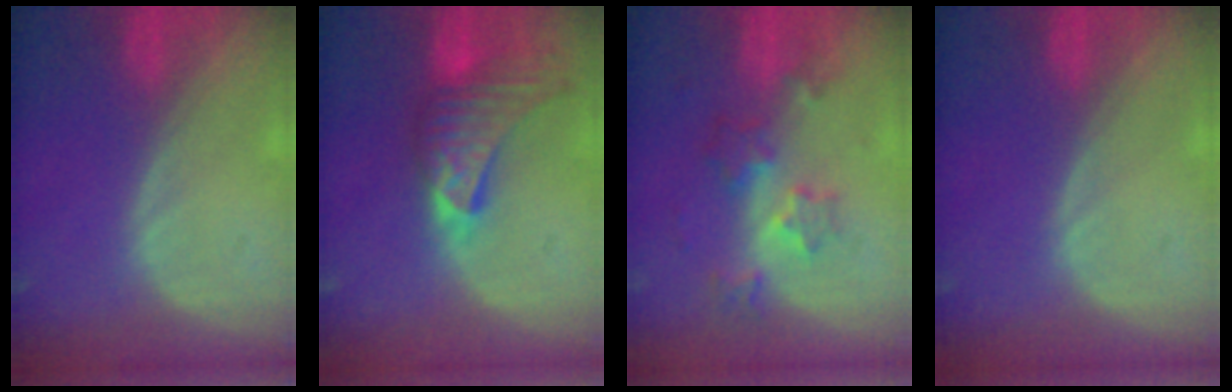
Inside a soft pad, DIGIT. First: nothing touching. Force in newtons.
{"total": 9.0, "press": 8.5, "slide": 2.7}
{"total": 6.1, "press": 5.5, "slide": 2.5}
{"total": 0.0}